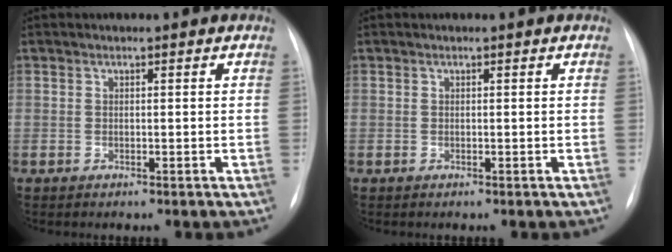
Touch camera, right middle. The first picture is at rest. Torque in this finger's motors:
{"motor_torque": [0.00, 0.00, 0.01, -0.01]}